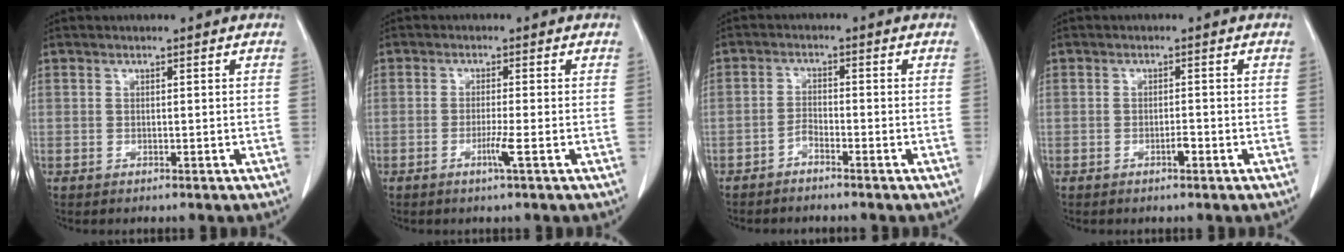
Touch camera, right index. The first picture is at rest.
{"total": 2.6, "force": [-1.1, -0.5, 2.3], "torque": [-0.048, -0.006, -0.022]}
{"total": 1.9, "force": [-1.7, 0.1, 0.9], "torque": [-0.017, 0.001, -0.036]}
{"total": 1.3, "force": [-0.7, 0.3, 1.1], "torque": [-0.021, 0.000, -0.012]}